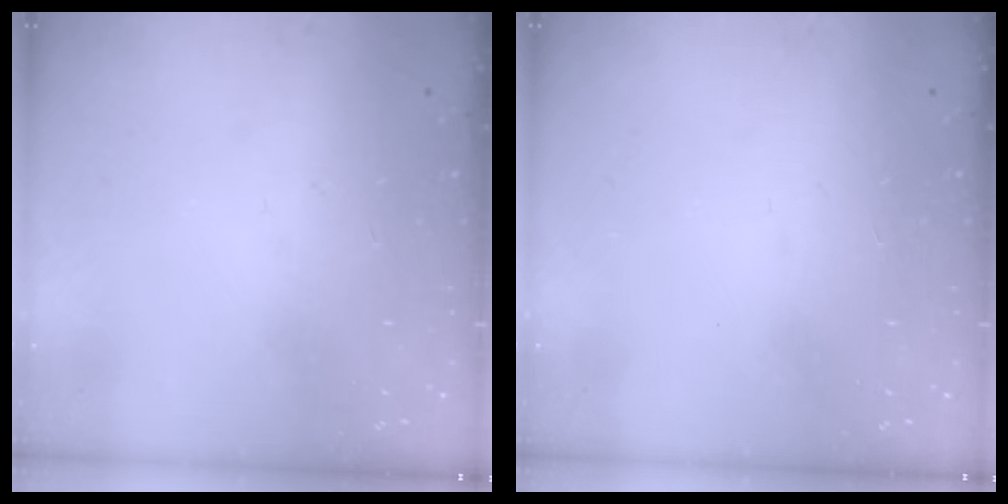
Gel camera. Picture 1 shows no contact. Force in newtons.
{"total": 1.6, "press": 1.5, "slide": 0.1}